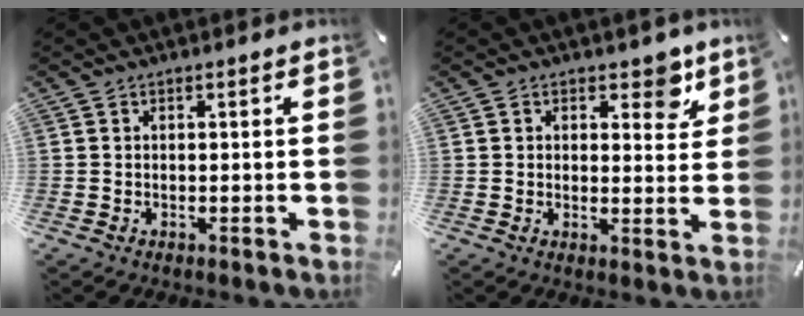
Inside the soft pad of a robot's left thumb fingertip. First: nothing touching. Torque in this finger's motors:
{"motor_torque": [0.23, -0.41, -0.05, 0.06, -0.05]}